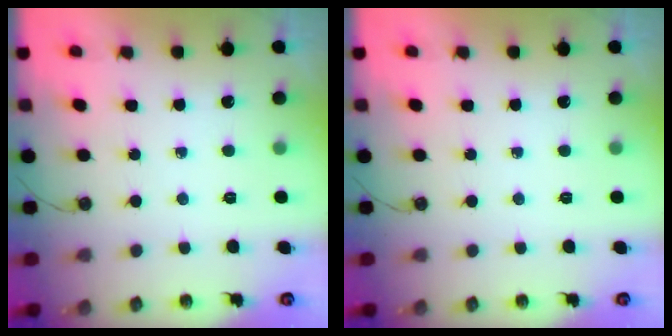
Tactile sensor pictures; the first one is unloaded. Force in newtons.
{"total": 0.0}